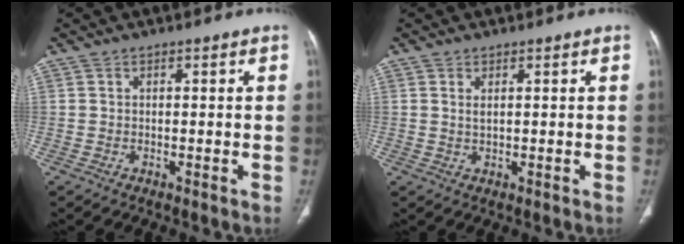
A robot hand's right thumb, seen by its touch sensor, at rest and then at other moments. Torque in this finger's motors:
{"motor_torque": [0.02, 0.02, -0.22, -0.25, 0.03]}